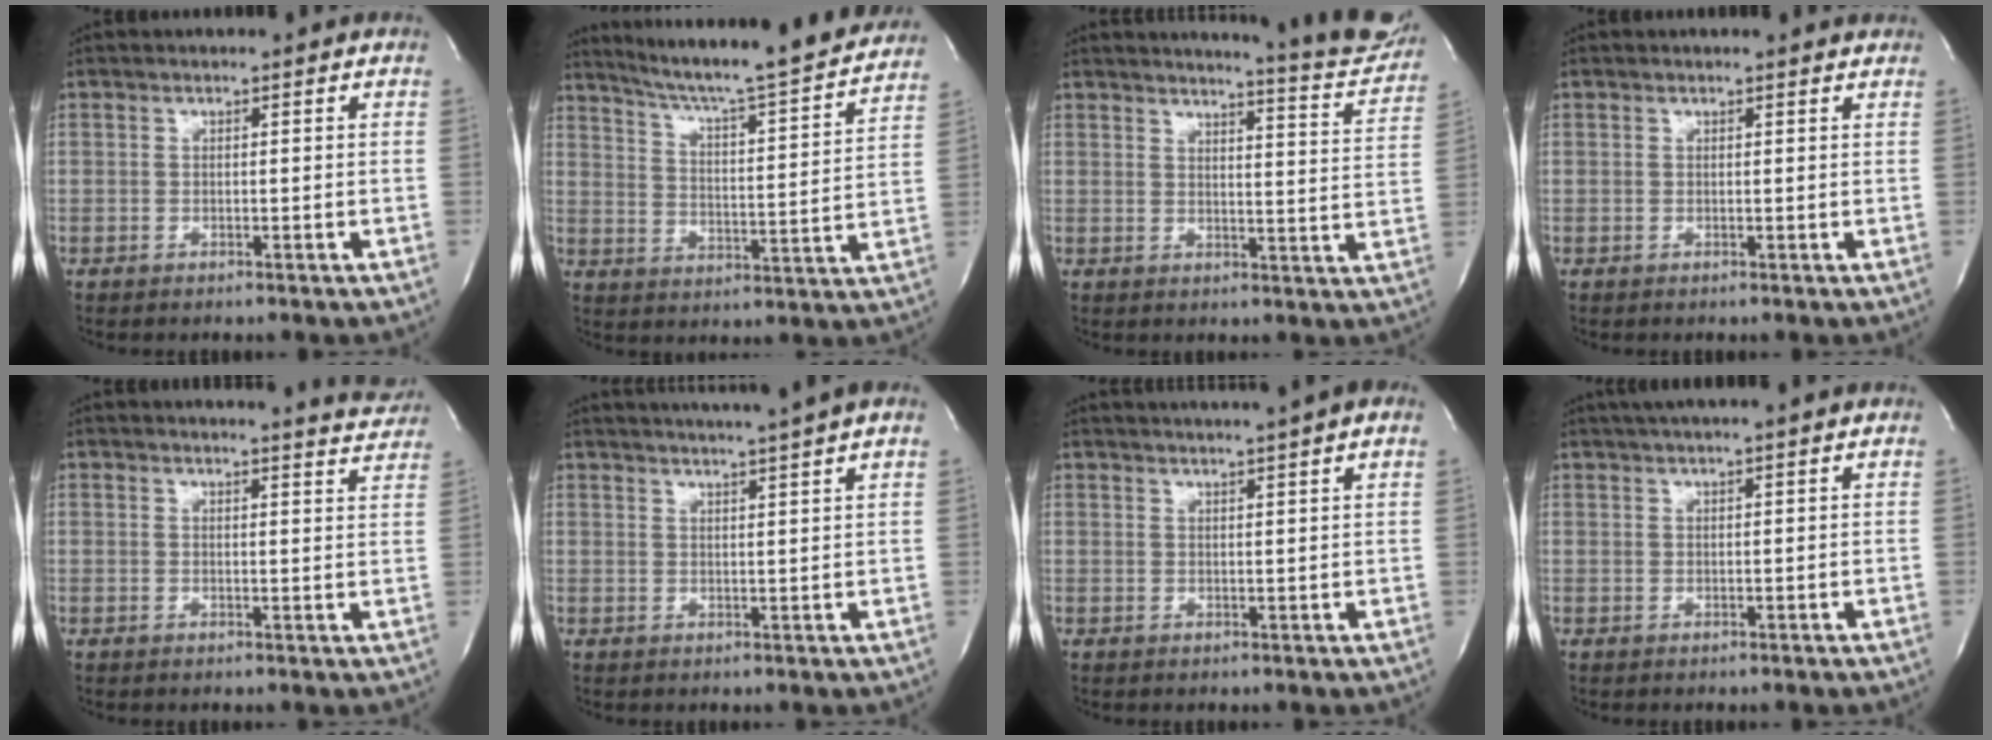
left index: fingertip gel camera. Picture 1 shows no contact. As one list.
[{"total": 22.6, "force": [20.5, 0.3, 9.4], "torque": [-0.150, -0.043, 0.277]}, {"total": 13.9, "force": [13.3, 0.4, 3.8], "torque": [-0.048, -0.078, 0.139]}, {"total": 2.5, "force": [2.5, 0.1, 0.4], "torque": [-0.011, 0.000, 0.016]}, {"total": 6.8, "force": [6.8, -0.2, 0.6], "torque": [-0.008, -0.034, 0.057]}, {"total": 9.3, "force": [7.9, -1.5, 4.6], "torque": [-0.071, 0.009, 0.097]}, {"total": 9.4, "force": [7.8, -0.5, 5.3], "torque": [-0.084, 0.024, 0.086]}, {"total": 5.1, "force": [4.1, -0.8, 2.9], "torque": [-0.044, 0.026, 0.065]}]